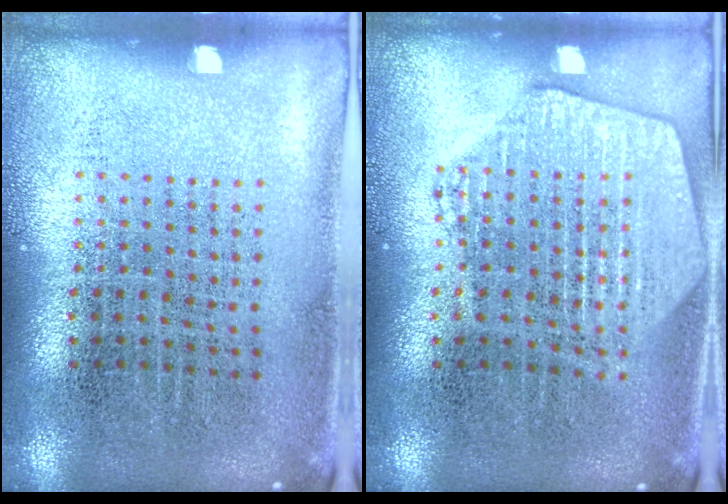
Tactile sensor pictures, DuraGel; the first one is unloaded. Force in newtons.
{"total": 2.8, "press": 2.7, "slide": 0.4}